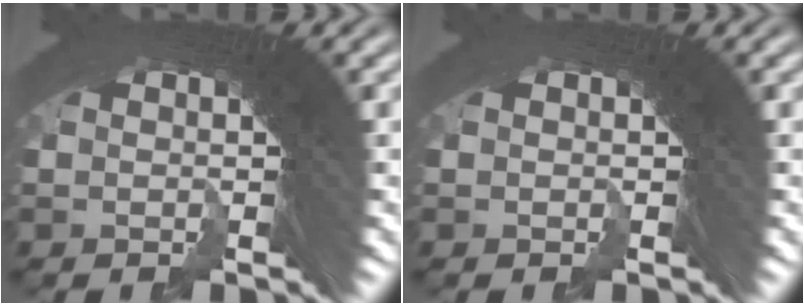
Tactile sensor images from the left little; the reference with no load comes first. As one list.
[{"total": 0.0}]